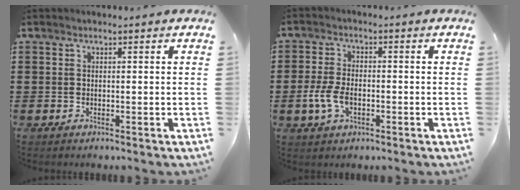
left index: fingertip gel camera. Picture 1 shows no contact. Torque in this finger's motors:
{"motor_torque": [0.78, 0.51, 0.15, 0.08]}